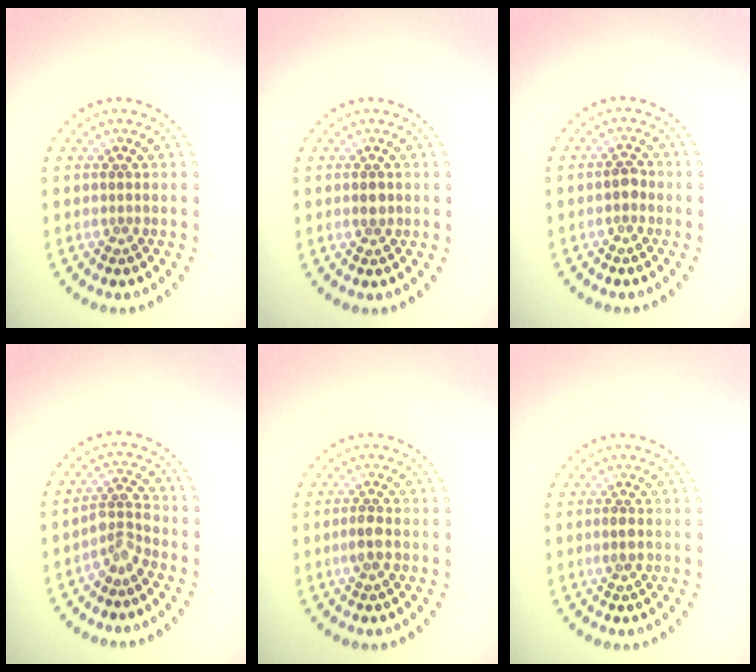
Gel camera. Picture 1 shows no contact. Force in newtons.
{"total": 1.3, "press": 1.3, "slide": 0.1}
{"total": 1.2, "press": 1.2, "slide": 0.3}
{"total": 2.4, "press": 1.7, "slide": 1.6}
{"total": 1.6, "press": 1.5, "slide": 0.5}
{"total": 1.2, "press": 1.1, "slide": 0.4}